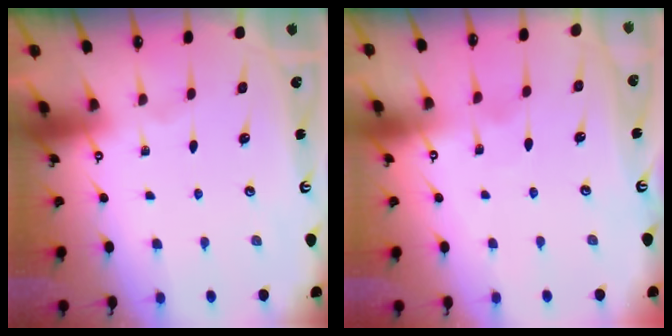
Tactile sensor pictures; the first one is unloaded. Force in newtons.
{"total": 5.8, "press": 5.8, "slide": 0.6}